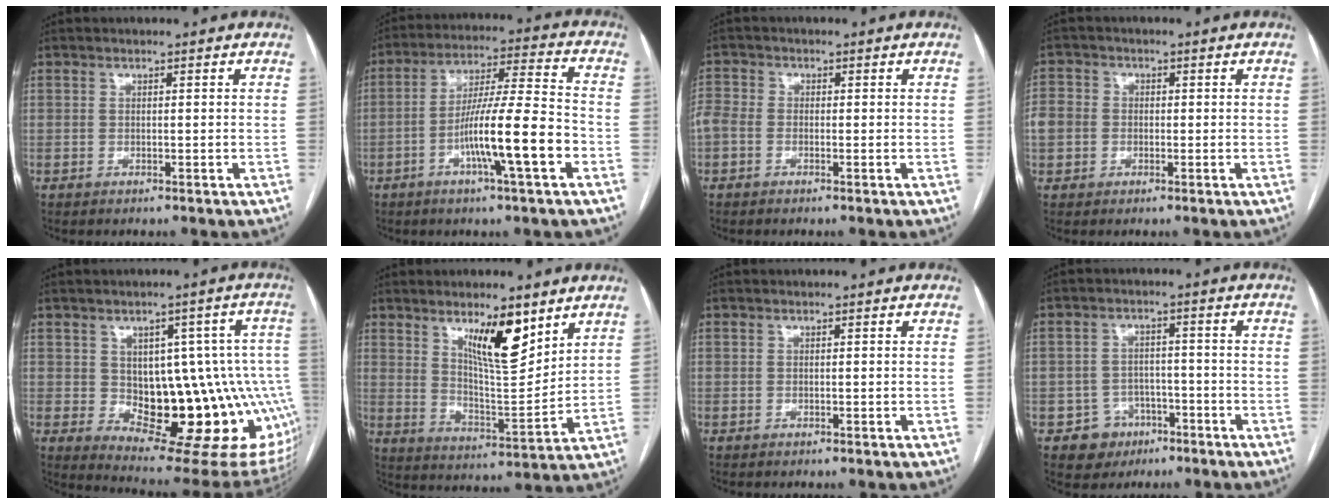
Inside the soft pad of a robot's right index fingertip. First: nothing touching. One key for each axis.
{"total": 13.3, "fx": -4.7, "fy": 0.2, "fz": 12.4, "tx": -0.215, "ty": 0.002, "tz": -0.083}
{"total": 4.0, "fx": -0.8, "fy": 3.2, "fz": 2.3, "tx": -0.066, "ty": 0.016, "tz": -0.019}
{"total": 5.3, "fx": -0.4, "fy": 4.9, "fz": 2.1, "tx": -0.053, "ty": 0.019, "tz": -0.009}
{"total": 18.8, "fx": -1.6, "fy": 7.2, "fz": 17.3, "tx": -0.151, "ty": 0.023, "tz": 0.005}
{"total": 10.9, "fx": 6.6, "fy": 2.4, "fz": 8.4, "tx": -0.144, "ty": -0.009, "tz": 0.118}
{"total": 0.0}
{"total": 5.6, "fx": -2.9, "fy": 4.8, "fz": 0.5, "tx": 0.001, "ty": 0.014, "tz": -0.036}